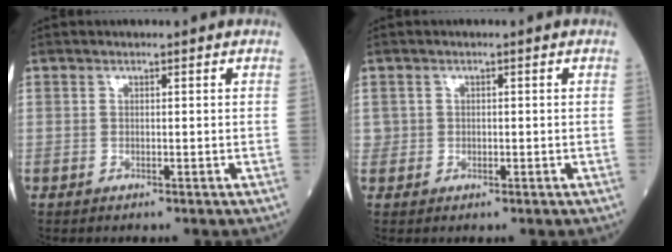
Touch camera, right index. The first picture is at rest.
{"total": 1.1, "force": [0.0, 1.1, 0.2], "torque": [0.000, 0.004, 0.003]}